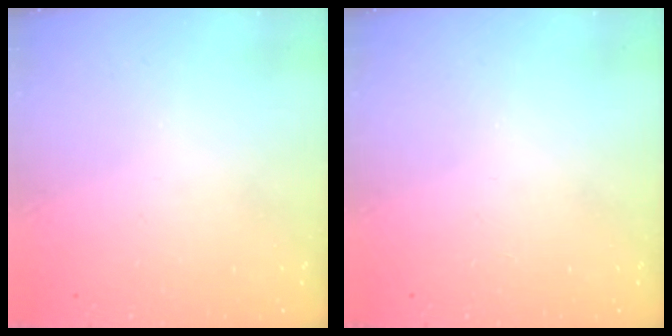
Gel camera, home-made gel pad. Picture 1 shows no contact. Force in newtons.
{"total": 0.0}